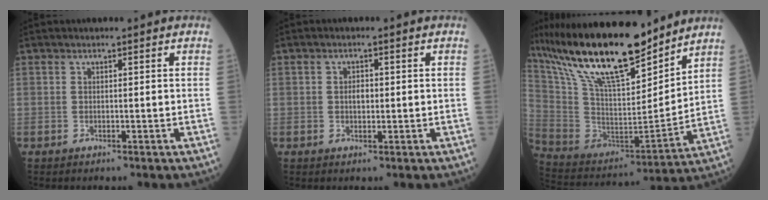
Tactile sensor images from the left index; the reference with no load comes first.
{"total": 1.7, "force": [0.0, 1.0, 1.4], "torque": [-0.025, -0.001, -0.001]}
{"total": 23.4, "force": [18.2, 4.6, 14.0], "torque": [-0.264, 0.000, 0.331]}